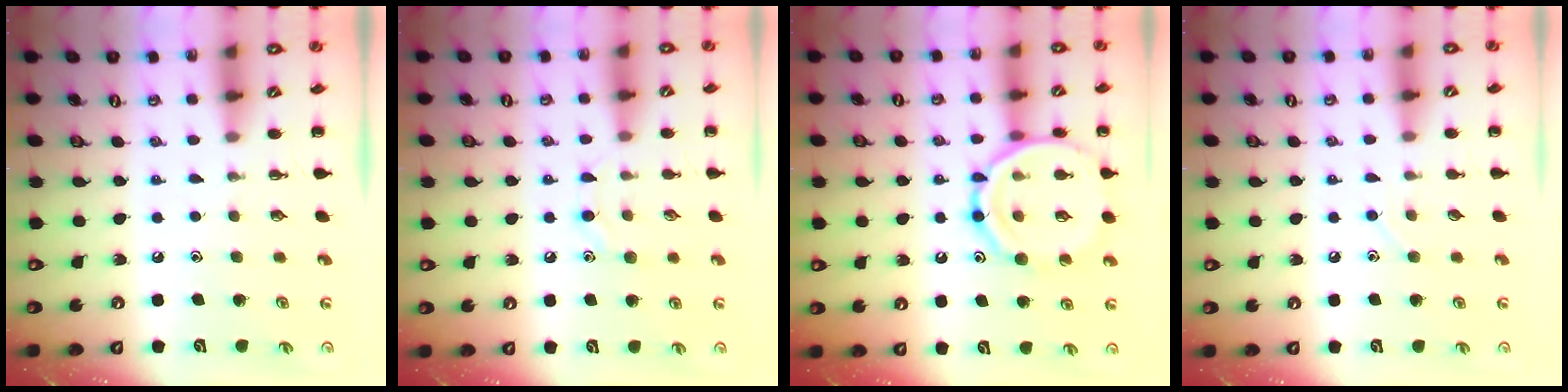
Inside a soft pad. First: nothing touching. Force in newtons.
{"total": 6.6, "press": 6.4, "slide": 1.3}
{"total": 16.9, "press": 16.8, "slide": 1.9}
{"total": 3.4, "press": 3.2, "slide": 1.0}